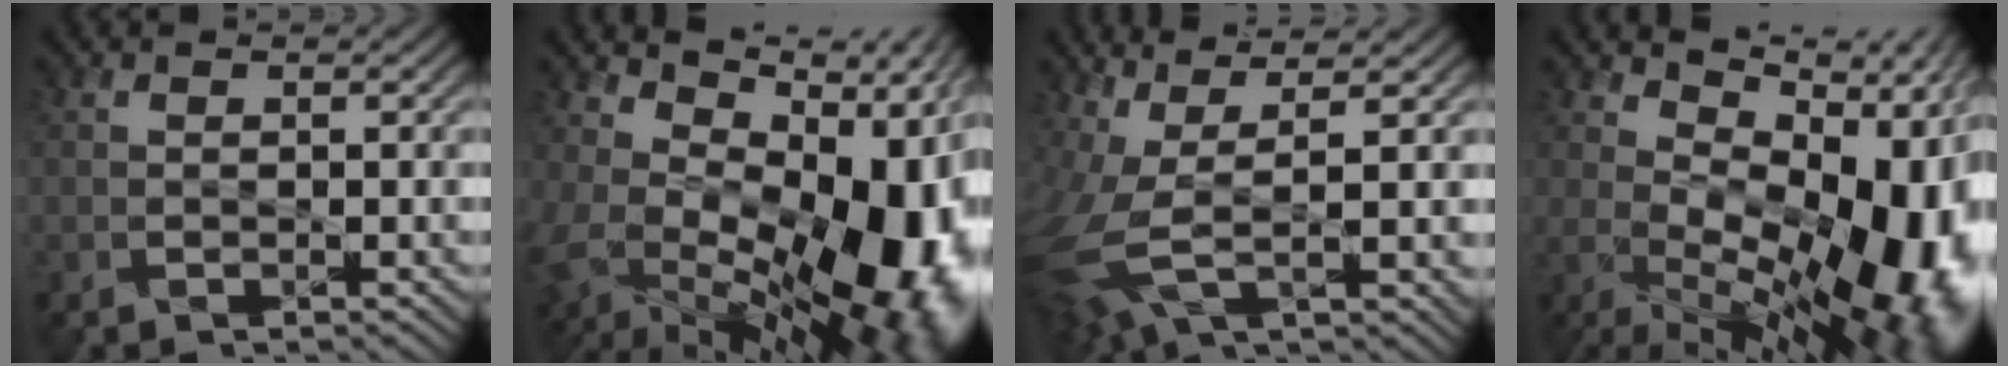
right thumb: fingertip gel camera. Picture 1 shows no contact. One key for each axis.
{"total": 18.3, "fx": 0.3, "fy": 11.7, "fz": 14.0, "tx": -0.201, "ty": -0.043, "tz": 0.049}
{"total": 9.0, "fx": 1.5, "fy": 2.7, "fz": 8.5, "tx": -0.211, "ty": 0.002, "tz": 0.038}
{"total": 17.8, "fx": -0.6, "fy": 9.9, "fz": 14.7, "tx": -0.194, "ty": -0.032, "tz": 0.021}